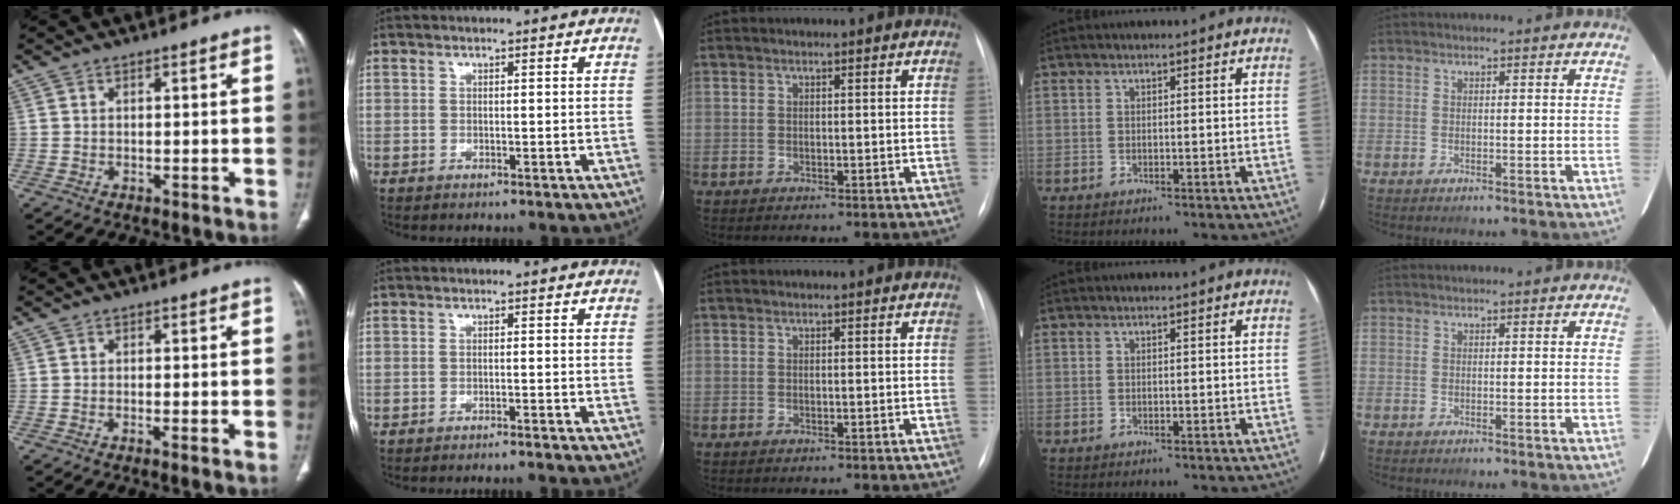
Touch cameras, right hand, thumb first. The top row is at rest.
{"thumb": {"total": 1.2, "force": [-0.5, 0.1, 1.1], "torque": [-0.029, -0.003, -0.013]}, "index": {"total": 2.2, "force": [-1.9, -0.9, 0.6], "torque": [-0.005, 0.003, -0.029]}}